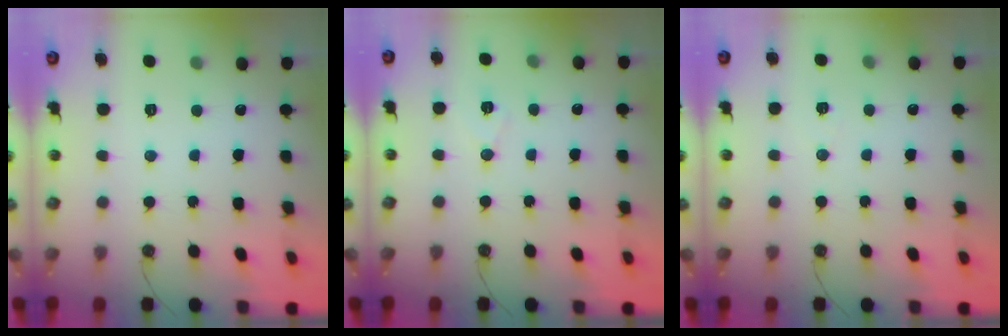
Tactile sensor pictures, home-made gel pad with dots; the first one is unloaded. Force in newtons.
{"total": 6.9, "press": 5.3, "slide": 4.5}
{"total": 6.2, "press": 4.3, "slide": 4.4}